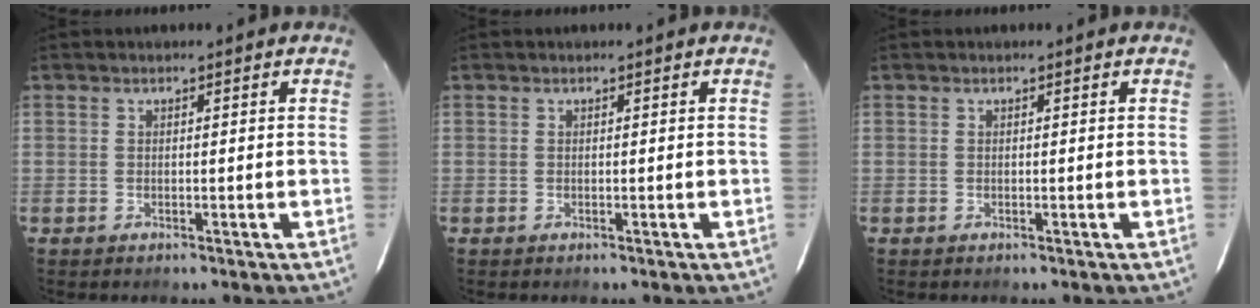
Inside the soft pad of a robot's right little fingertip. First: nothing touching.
{"total": 0.0}
{"total": 0.0}